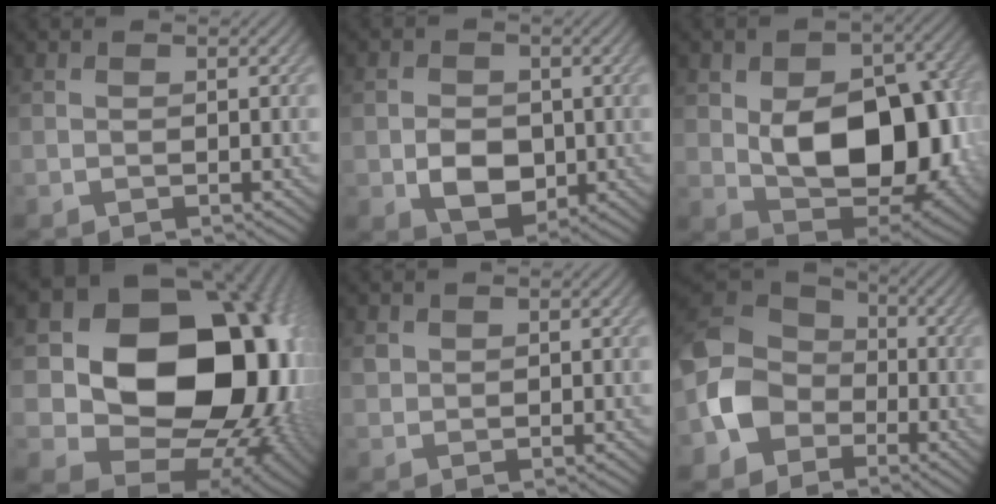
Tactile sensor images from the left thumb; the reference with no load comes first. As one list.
[{"total": 5.3, "force": [-1.0, 4.0, 3.4], "torque": [-0.064, -0.007, -0.020]}, {"total": 13.7, "force": [-0.7, 8.6, 10.6], "torque": [-0.159, -0.012, -0.001]}, {"total": 21.9, "force": [3.2, 17.5, 12.9], "torque": [-0.245, -0.029, 0.099]}, {"total": 1.3, "force": [0.7, 1.0, 0.3], "torque": [-0.009, -0.001, 0.017]}, {"total": 9.9, "force": [-3.4, 8.0, 4.7], "torque": [-0.128, -0.004, -0.087]}]